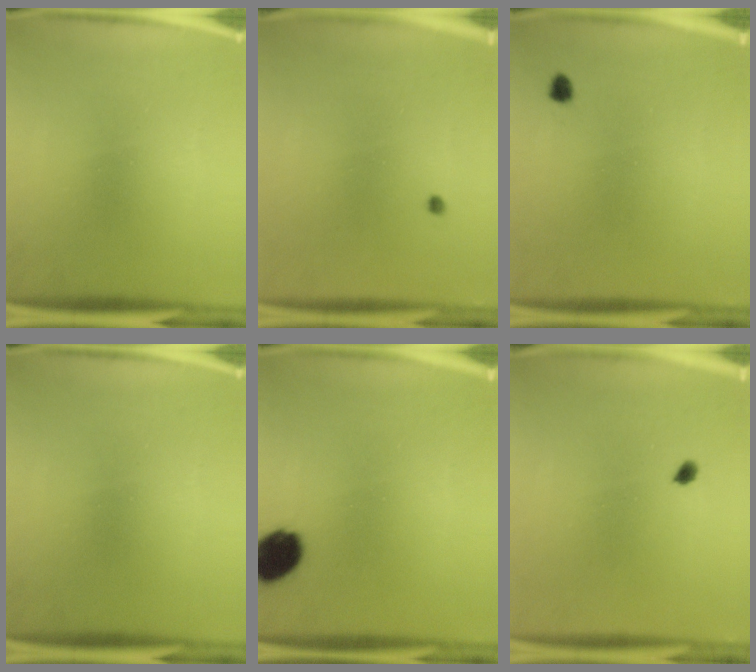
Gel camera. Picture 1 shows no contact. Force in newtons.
{"total": 0.5}
{"total": 1.2}
{"total": 0.0}
{"total": 9.3}
{"total": 1.1}